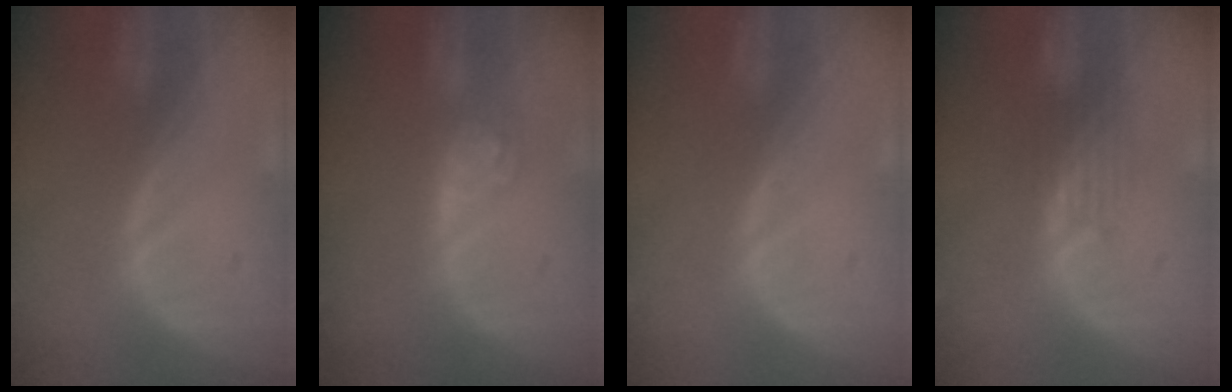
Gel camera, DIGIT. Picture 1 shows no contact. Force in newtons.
{"total": 4.3, "press": 4.0, "slide": 1.7}
{"total": 0.0}
{"total": 3.5, "press": 3.2, "slide": 1.5}